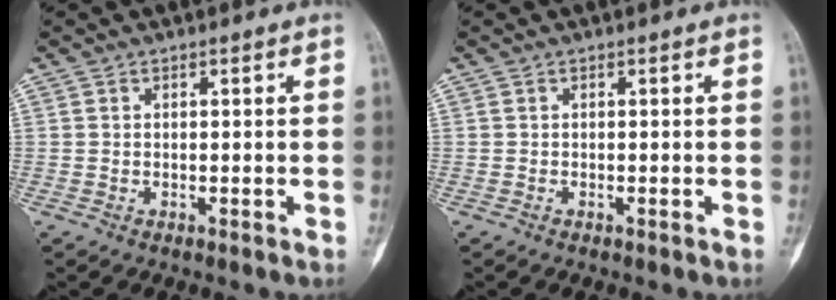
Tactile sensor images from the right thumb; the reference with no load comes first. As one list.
[{"total": 0.0}]